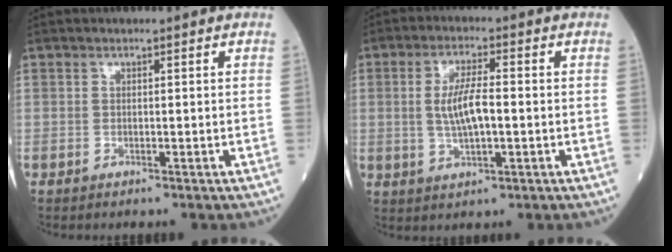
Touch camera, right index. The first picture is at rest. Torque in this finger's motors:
{"motor_torque": [0.30, 0.04, 0.16, 0.10]}